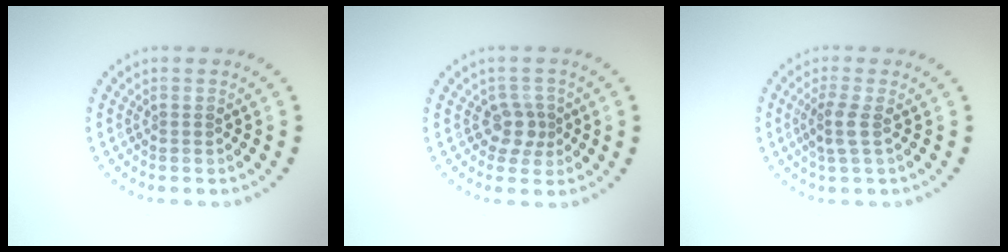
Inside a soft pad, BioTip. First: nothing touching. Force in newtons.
{"total": 2.1, "press": 1.7, "slide": 1.2}
{"total": 1.9, "press": 1.6, "slide": 1.1}